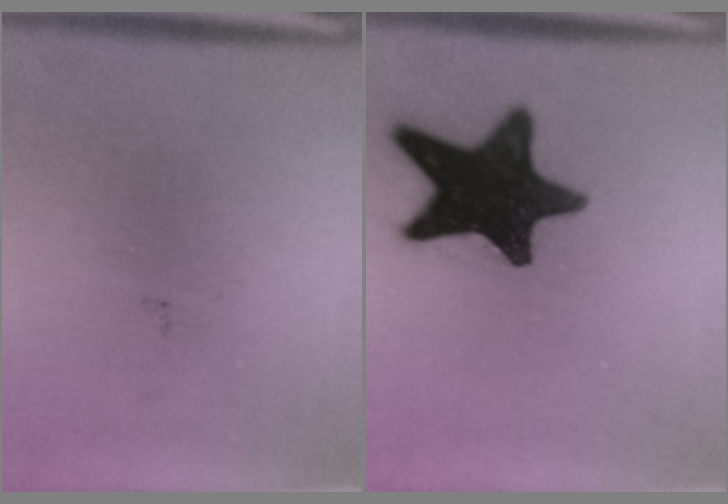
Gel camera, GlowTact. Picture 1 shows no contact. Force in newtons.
{"total": 17.1}